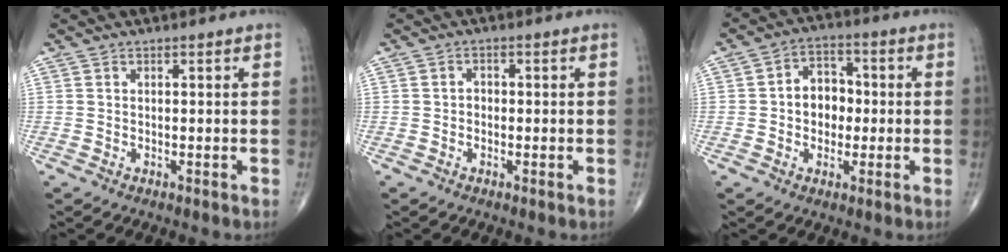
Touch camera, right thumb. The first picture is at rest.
{"total": 1.4, "force": [-0.3, 1.1, 0.7], "torque": [-0.002, 0.007, -0.008]}
{"total": 7.8, "force": [-0.3, 6.1, 4.8], "torque": [-0.037, 0.021, -0.014]}